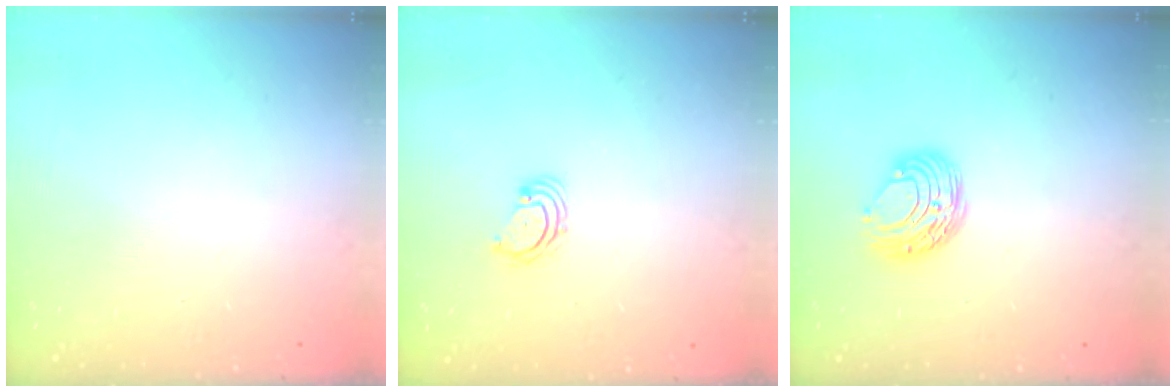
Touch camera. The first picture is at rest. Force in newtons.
{"total": 3.1, "press": 3.1, "slide": 0.3}
{"total": 8.5, "press": 8.5, "slide": 0.4}